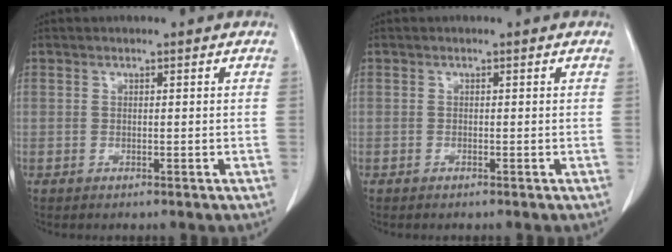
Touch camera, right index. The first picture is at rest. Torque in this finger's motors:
{"motor_torque": [-0.17, -0.10, -0.04, -0.02]}